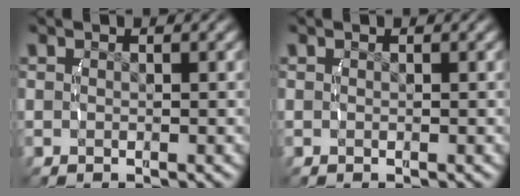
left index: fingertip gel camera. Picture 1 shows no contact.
{"total": 0.0}